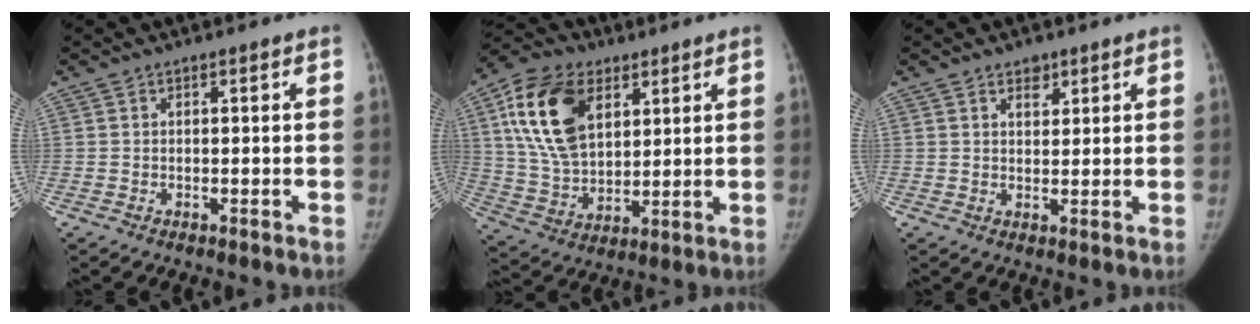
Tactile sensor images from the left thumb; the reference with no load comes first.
{"total": 18.5, "force": [7.1, 11.7, 12.4], "torque": [-0.214, -0.017, 0.135]}
{"total": 10.6, "force": [5.9, 8.5, 2.1], "torque": [0.027, -0.011, 0.072]}